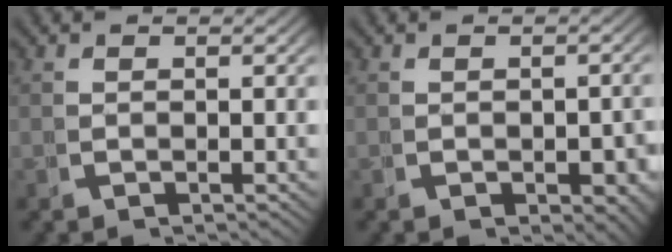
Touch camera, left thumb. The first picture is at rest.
{"total": 2.0, "force": [-0.3, 1.2, 1.6], "torque": [-0.020, -0.011, -0.002]}